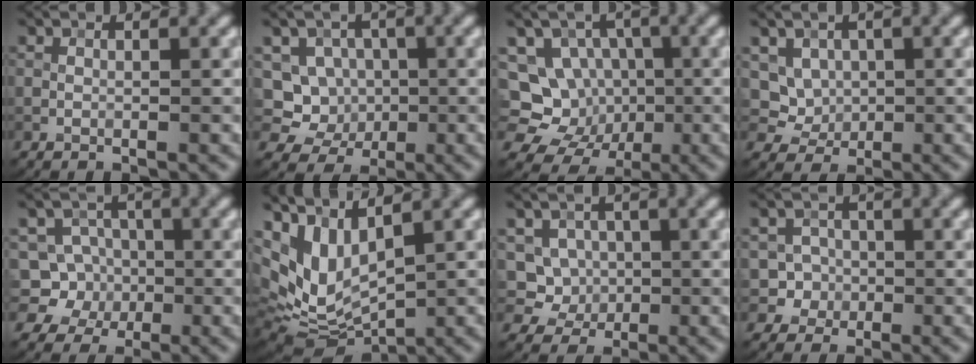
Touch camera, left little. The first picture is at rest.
{"total": 5.0, "force": [-0.5, 4.7, 1.6], "torque": [-0.010, 0.011, -0.030]}
{"total": 9.1, "force": [-1.9, 8.4, 3.1], "torque": [-0.040, 0.022, -0.052]}
{"total": 3.3, "force": [1.0, 2.8, 1.3], "torque": [-0.026, -0.010, 0.037]}
{"total": 6.1, "force": [-1.1, 5.8, 1.5], "torque": [-0.009, 0.026, -0.045]}
{"total": 6.5, "force": [2.0, 3.3, 5.1], "torque": [-0.118, -0.011, 0.044]}
{"total": 4.0, "force": [0.5, 3.7, 1.4], "torque": [-0.016, 0.000, 0.012]}
{"total": 3.1, "force": [-0.9, 2.9, 0.3], "torque": [0.025, 0.006, -0.023]}